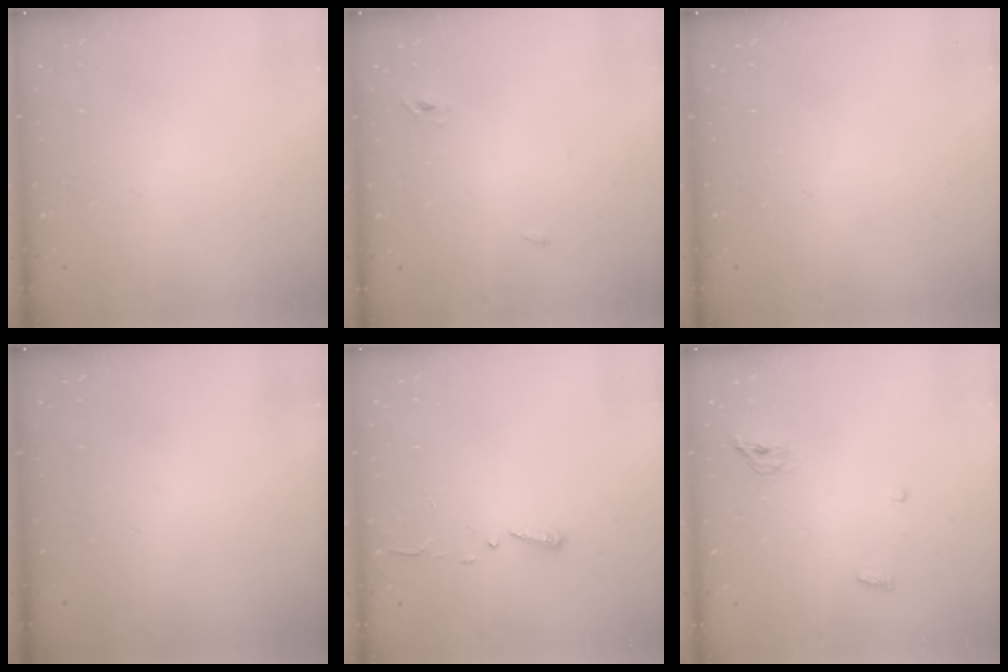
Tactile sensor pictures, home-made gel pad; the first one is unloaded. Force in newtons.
{"total": 2.4, "press": 2.2, "slide": 1.0}
{"total": 0.0}
{"total": 0.0}
{"total": 3.0, "press": 2.9, "slide": 0.3}
{"total": 4.4, "press": 4.3, "slide": 1.1}